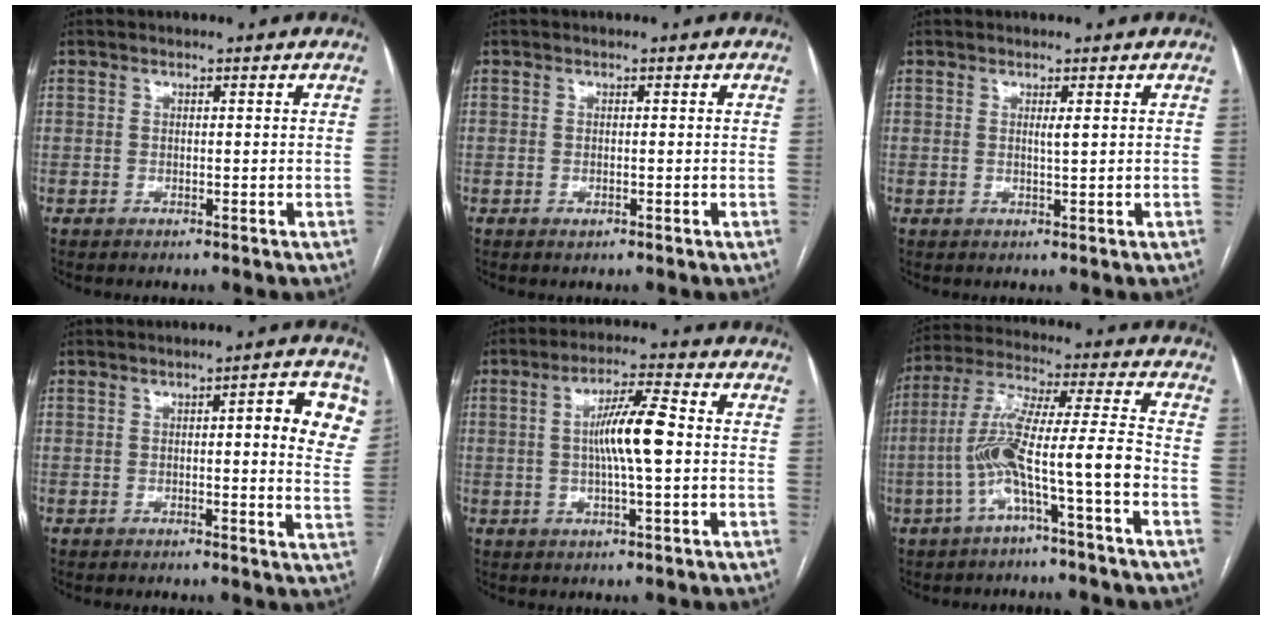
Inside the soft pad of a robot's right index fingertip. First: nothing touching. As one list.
[{"total": 0.6, "force": [-0.4, 0.2, 0.4], "torque": [-0.005, 0.000, -0.003]}, {"total": 0.9, "force": [0.4, -0.1, 0.8], "torque": [-0.016, -0.001, 0.006]}, {"total": 8.0, "force": [2.2, 1.6, 7.6], "torque": [-0.081, 0.005, 0.017]}, {"total": 8.4, "force": [0.3, 0.7, 8.3], "torque": [-0.151, 0.008, 0.000]}, {"total": 11.8, "force": [-4.2, -0.2, 11.0], "torque": [-0.218, 0.028, -0.079]}]